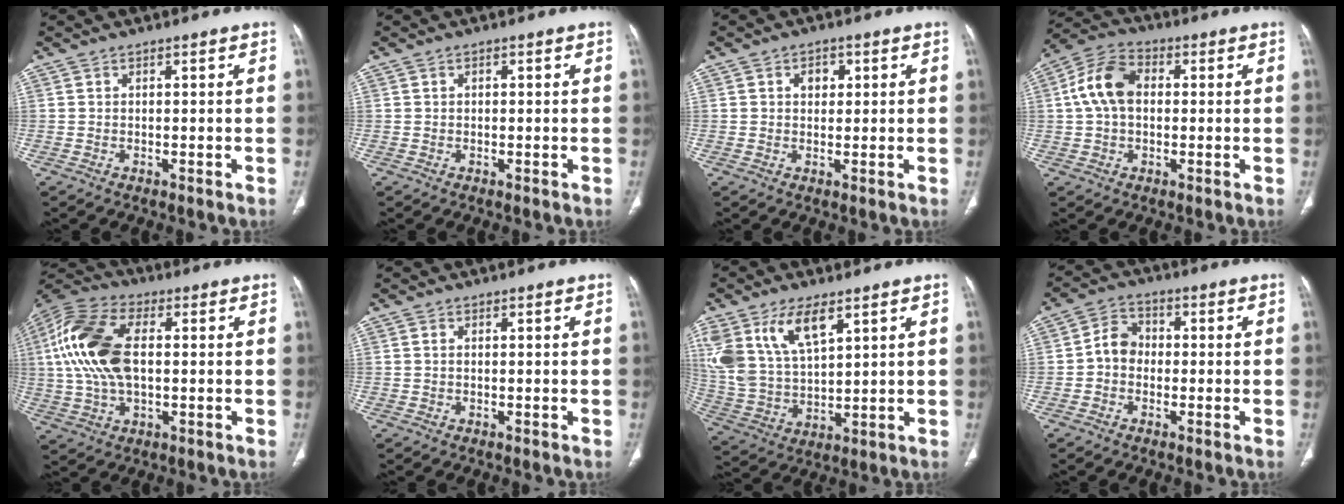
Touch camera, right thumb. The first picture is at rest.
{"total": 0.5, "force": [0.1, 0.4, 0.4], "torque": [-0.004, 0.002, 0.002]}
{"total": 2.9, "force": [0.9, 2.2, 1.7], "torque": [-0.011, 0.000, 0.012]}
{"total": 9.9, "force": [1.0, 6.7, 7.2], "torque": [-0.139, 0.027, 0.012]}
{"total": 17.0, "force": [1.7, 9.3, 14.1], "torque": [-0.305, 0.016, 0.029]}
{"total": 0.5, "force": [0.1, 0.3, 0.4], "torque": [-0.011, 0.004, 0.002]}
{"total": 15.4, "force": [7.8, 7.6, 10.9], "torque": [-0.215, -0.020, 0.163]}
{"total": 5.2, "force": [-0.7, 4.3, 2.8], "torque": [-0.033, 0.019, -0.024]}